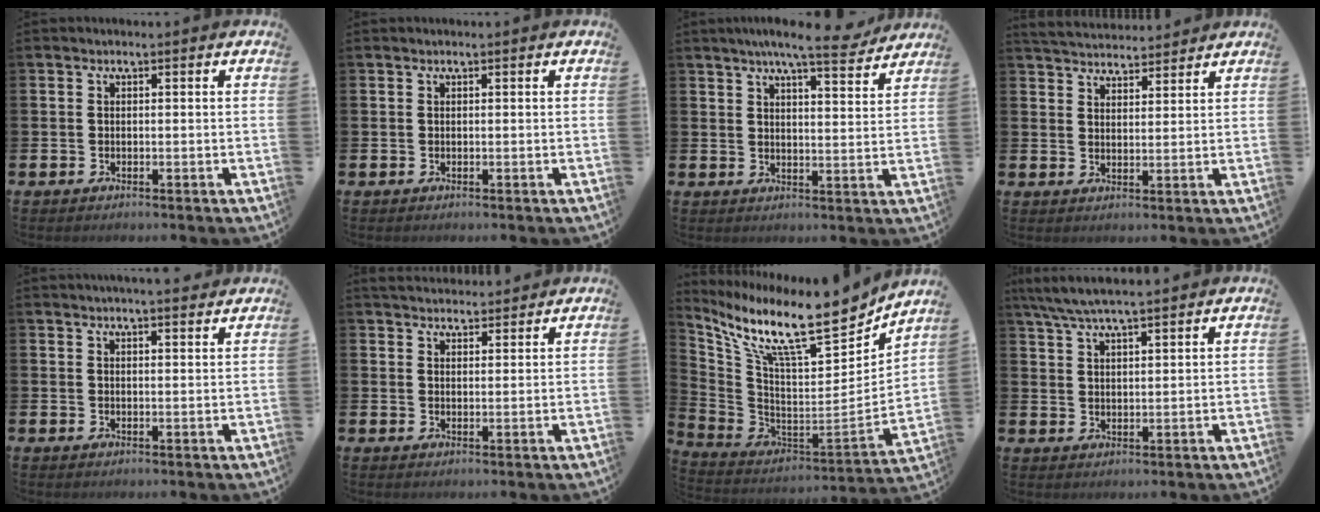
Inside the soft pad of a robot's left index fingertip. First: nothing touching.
{"total": 0.0}
{"total": 7.3, "force": [6.6, 0.4, 3.2], "torque": [-0.061, -0.030, 0.114]}
{"total": 4.5, "force": [4.4, 0.8, 0.1], "torque": [-0.022, -0.020, 0.082]}
{"total": 2.7, "force": [2.7, -0.2, 0.4], "torque": [-0.012, -0.010, 0.049]}
{"total": 3.6, "force": [3.5, 0.8, 0.2], "torque": [-0.010, -0.017, 0.066]}
{"total": 13.6, "force": [10.3, 2.9, 8.4], "torque": [-0.169, -0.087, 0.170]}
{"total": 5.9, "force": [5.3, 0.7, 2.4], "torque": [-0.067, -0.014, 0.099]}